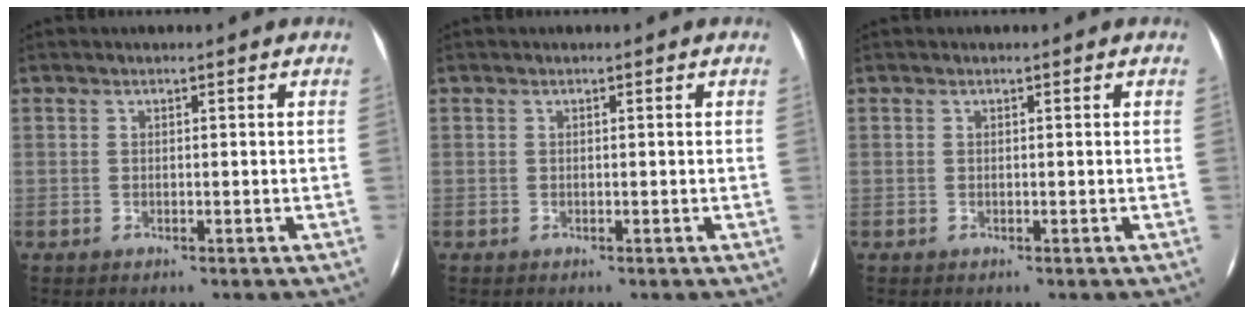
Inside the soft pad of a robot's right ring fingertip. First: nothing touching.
{"total": 0.0}
{"total": 0.0}